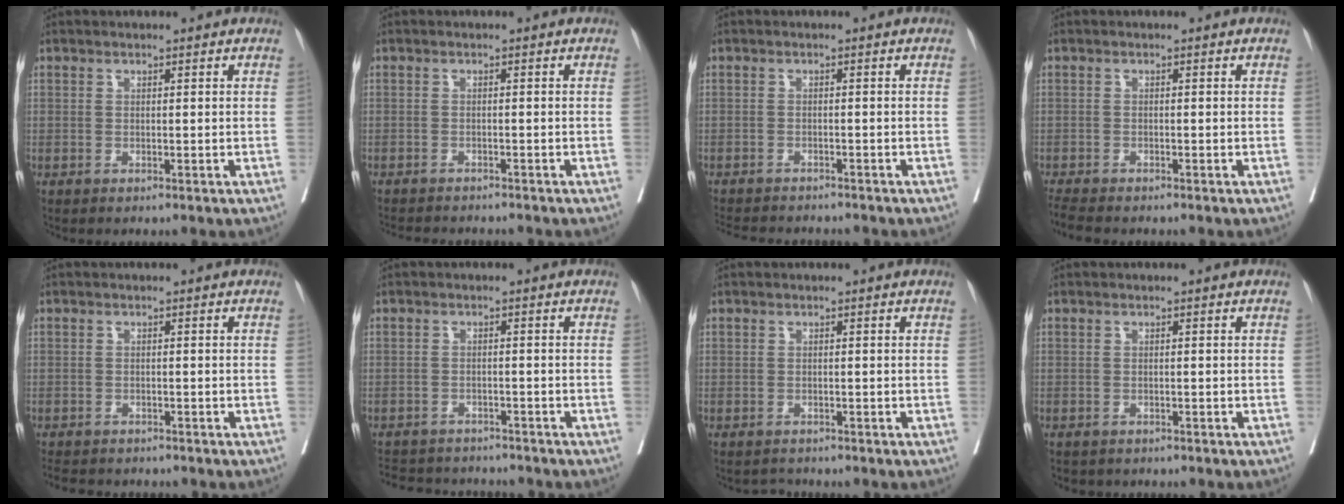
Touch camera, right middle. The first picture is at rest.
{"total": 7.1, "force": [-6.7, 0.7, 2.3], "torque": [-0.032, -0.011, -0.100]}
{"total": 9.3, "force": [-8.6, 1.9, 2.9], "torque": [-0.051, -0.008, -0.117]}
{"total": 3.9, "force": [-3.6, 0.6, 1.6], "torque": [-0.028, -0.013, -0.061]}
{"total": 6.3, "force": [-5.5, 2.3, 1.9], "torque": [-0.029, -0.005, -0.078]}
{"total": 8.7, "force": [-8.2, 2.7, 1.4], "torque": [-0.027, 0.008, -0.112]}
{"total": 1.3, "force": [-1.1, 0.4, -0.4], "torque": [0.000, -0.006, -0.019]}
{"total": 2.5, "force": [-2.1, 1.3, 0.4], "torque": [-0.009, 0.000, -0.028]}